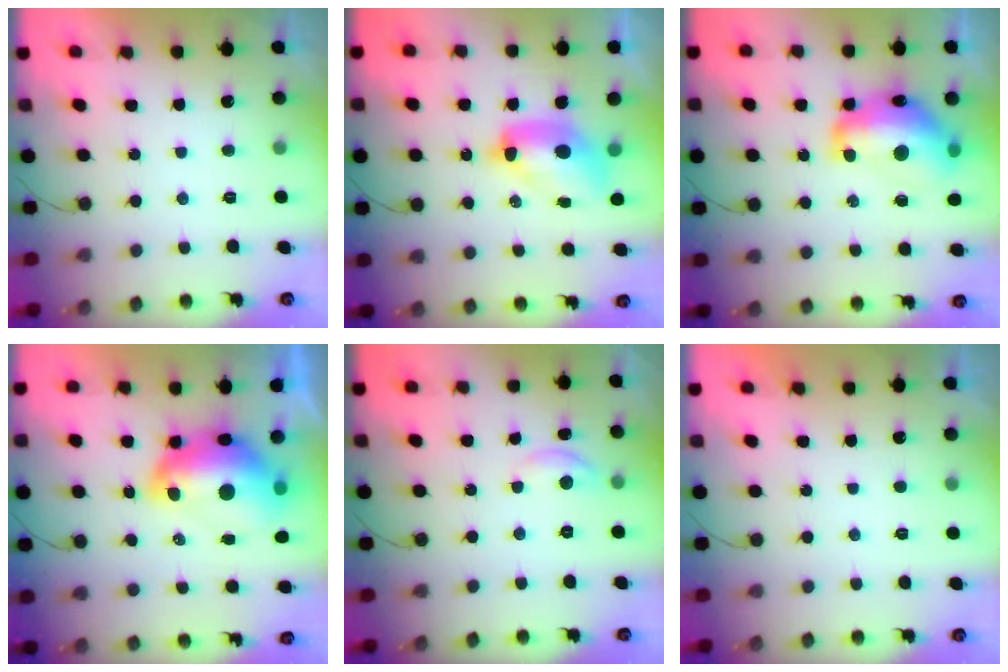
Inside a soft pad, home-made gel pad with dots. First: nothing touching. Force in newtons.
{"total": 10.7, "press": 10.6, "slide": 1.1}
{"total": 17.5, "press": 17.3, "slide": 2.4}
{"total": 18.0, "press": 18.0, "slide": 1.5}
{"total": 4.7, "press": 4.7, "slide": 0.4}
{"total": 0.0}